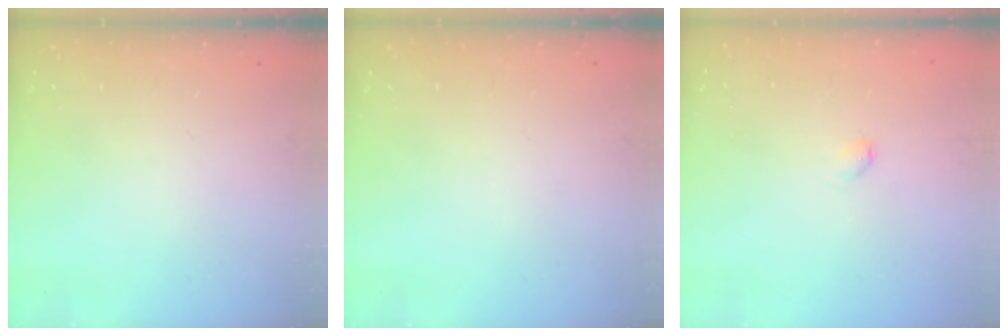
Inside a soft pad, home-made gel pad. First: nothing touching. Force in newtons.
{"total": 0.0}
{"total": 2.7, "press": 2.7, "slide": 0.4}